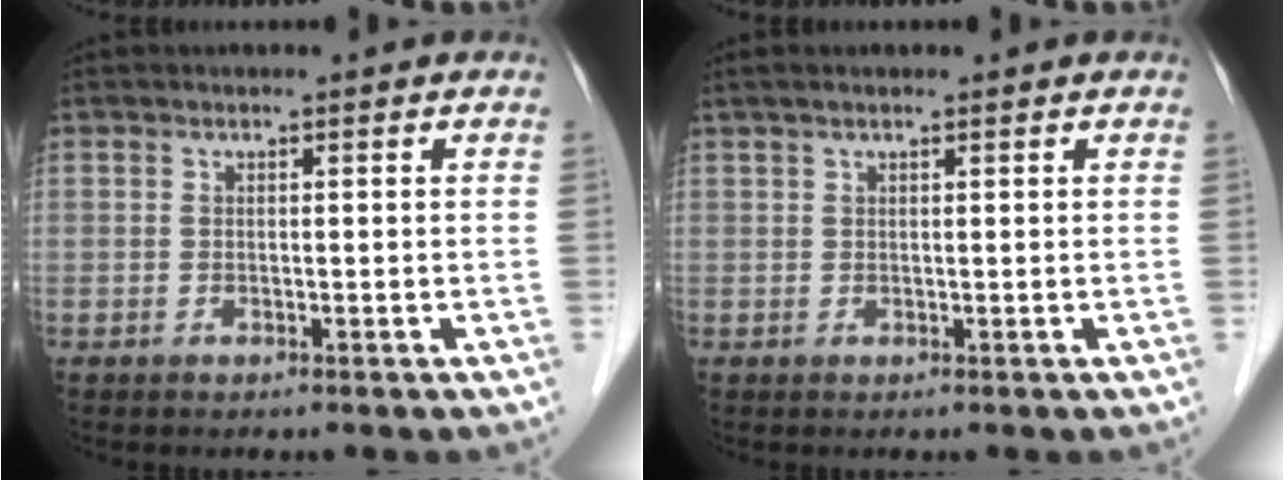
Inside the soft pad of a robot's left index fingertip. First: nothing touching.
{"total": 1.3, "force": [1.0, 0.1, 0.8], "torque": [-0.017, 0.015, 0.019]}